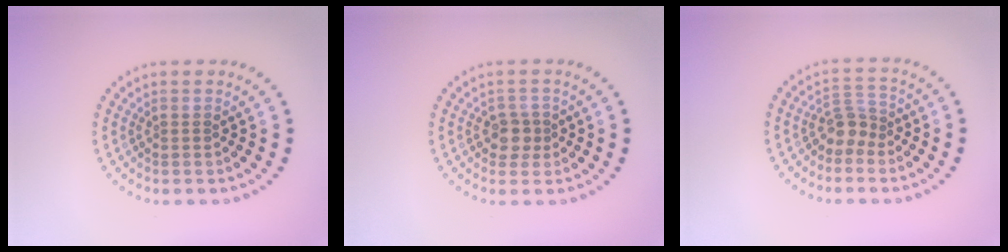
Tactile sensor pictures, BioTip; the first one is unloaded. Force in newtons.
{"total": 1.9, "press": 1.6, "slide": 0.9}
{"total": 2.3, "press": 1.7, "slide": 1.6}